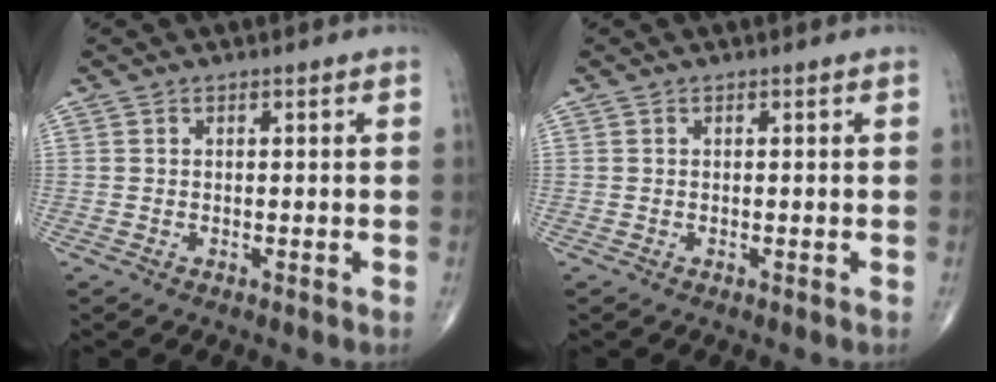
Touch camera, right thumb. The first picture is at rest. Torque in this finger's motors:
{"motor_torque": [0.00, 0.00, 0.00, 0.00, 0.00]}